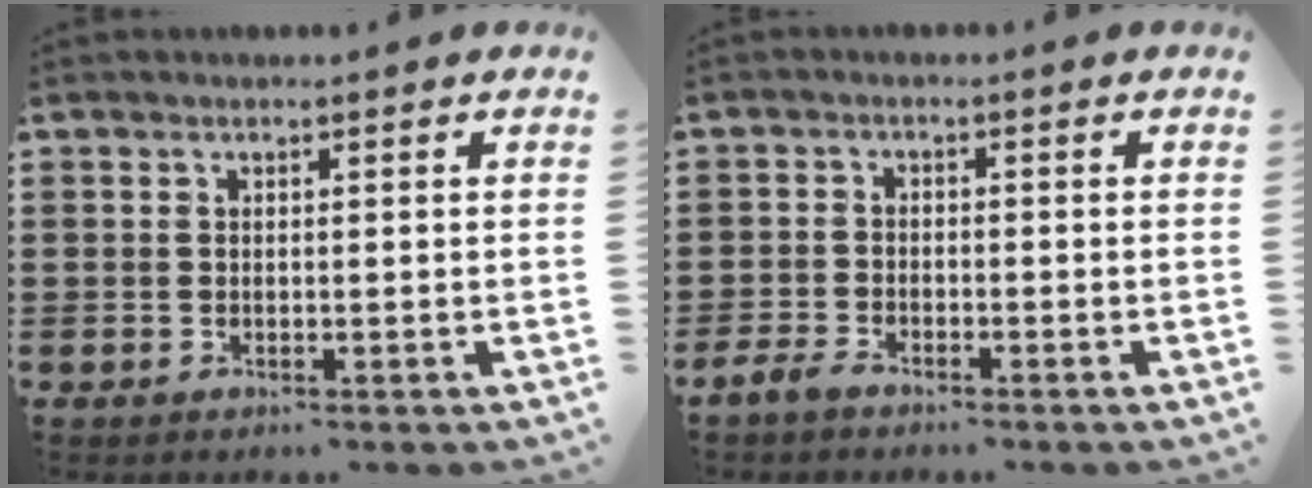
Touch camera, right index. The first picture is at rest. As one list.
[{"total": 2.1, "force": [-1.8, 0.7, 0.9], "torque": [-0.033, 0.001, -0.041]}]